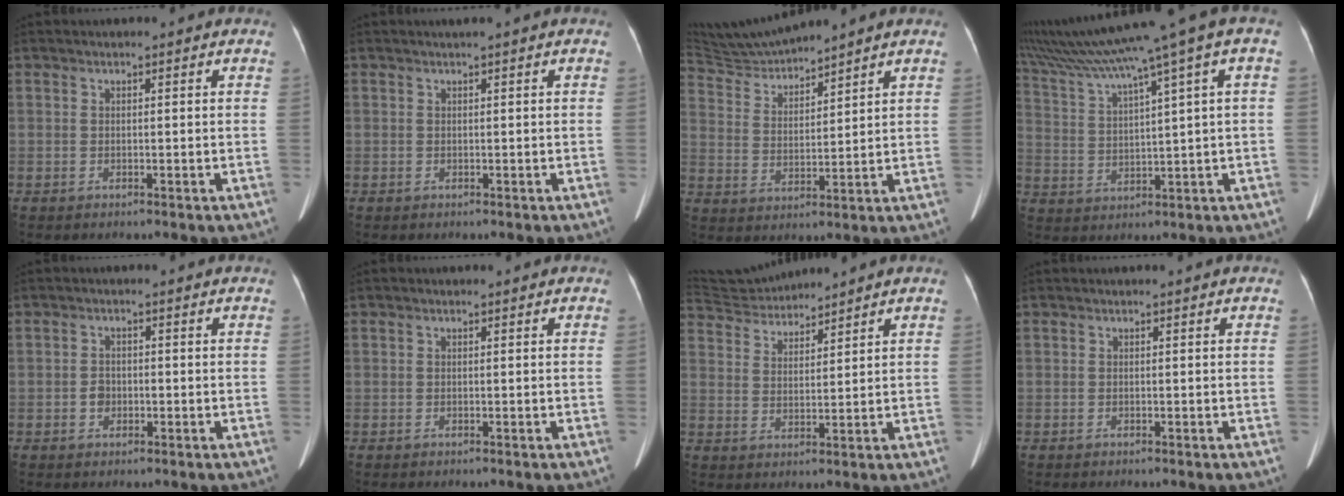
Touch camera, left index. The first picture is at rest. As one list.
[{"total": 0.0}, {"total": 7.2, "force": [7.1, -0.8, 0.7], "torque": [-0.031, 0.010, 0.153]}, {"total": 15.3, "force": [10.5, -1.5, 11.0], "torque": [-0.192, 0.020, 0.175]}, {"total": 1.9, "force": [-0.5, 1.5, 1.0], "torque": [-0.018, 0.006, -0.008]}, {"total": 0.0}, {"total": 7.0, "force": [6.9, -0.2, 0.4], "torque": [-0.021, 0.026, 0.142]}, {"total": 0.0}]